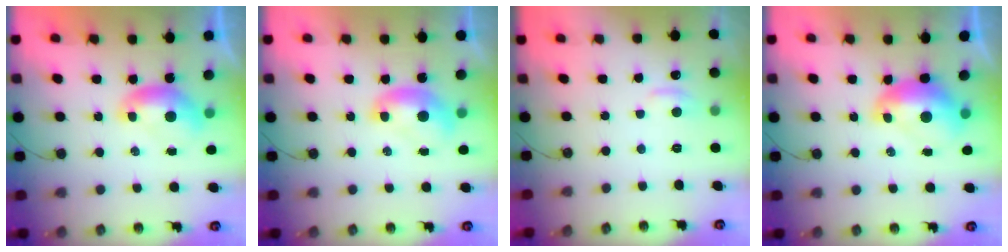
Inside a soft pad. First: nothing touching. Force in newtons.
{"total": 1.2, "press": 1.2, "slide": 0.0}
{"total": 0.8, "press": 0.3, "slide": 0.7}
{"total": 2.6, "press": 2.5, "slide": 0.7}